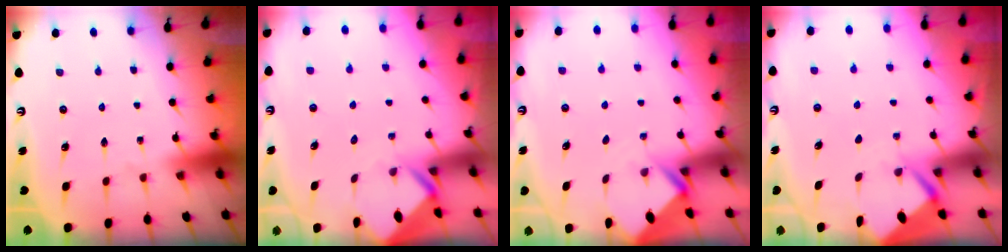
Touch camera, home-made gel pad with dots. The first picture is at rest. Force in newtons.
{"total": 2.8, "press": 2.8, "slide": 0.1}
{"total": 2.2, "press": 2.2, "slide": 0.1}
{"total": 2.7, "press": 2.7, "slide": 0.3}